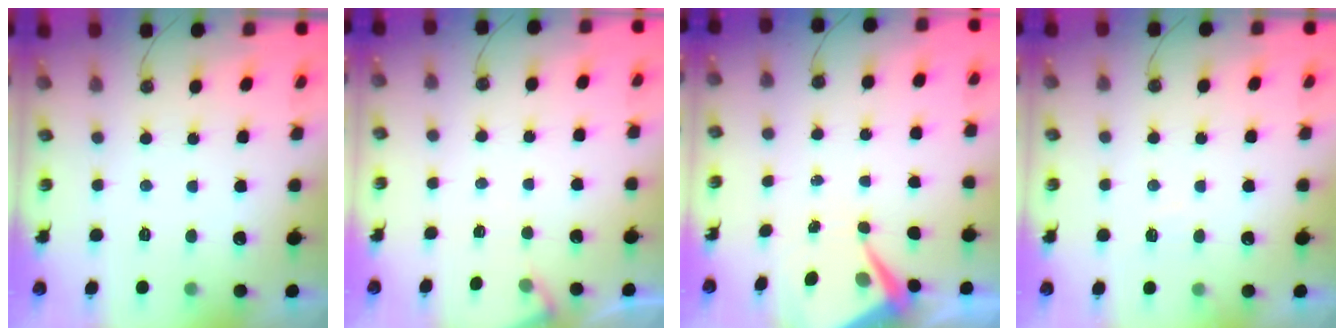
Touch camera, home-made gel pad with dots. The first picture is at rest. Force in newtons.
{"total": 4.3, "press": 4.3, "slide": 0.5}
{"total": 5.6, "press": 5.6, "slide": 0.5}
{"total": 6.0, "press": 6.0, "slide": 0.8}